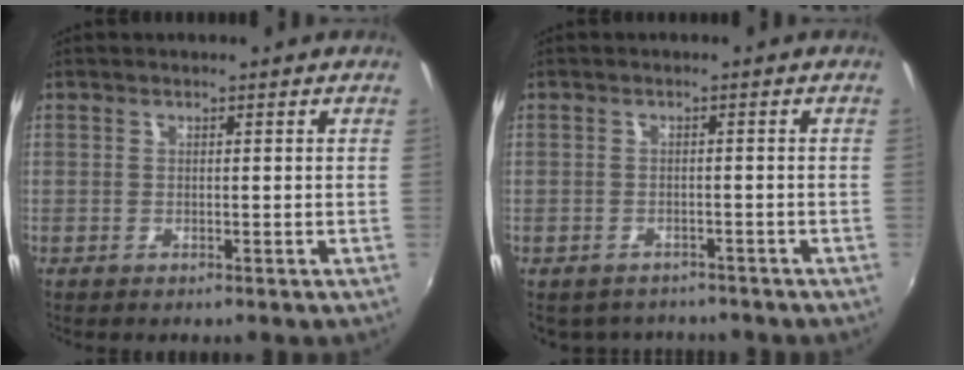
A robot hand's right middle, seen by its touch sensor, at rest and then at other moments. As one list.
[{"total": 4.9, "force": [-4.2, 2.4, 0.9], "torque": [-0.025, -0.013, -0.059]}]